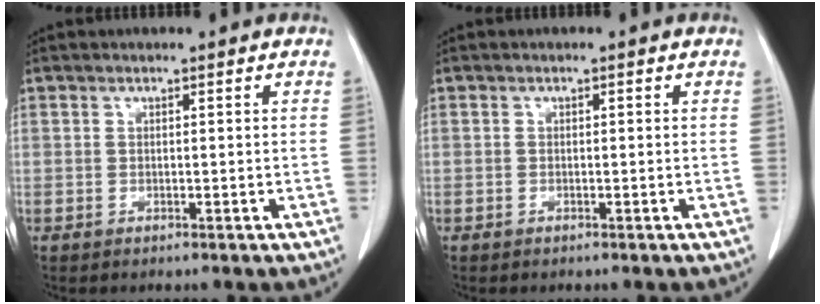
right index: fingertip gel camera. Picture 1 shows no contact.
{"total": 0.0}